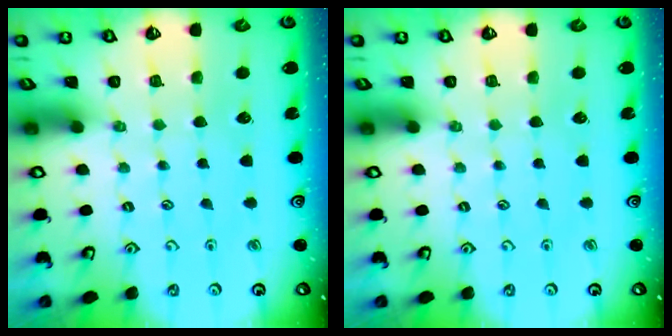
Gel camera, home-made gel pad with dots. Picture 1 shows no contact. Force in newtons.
{"total": 0.0}